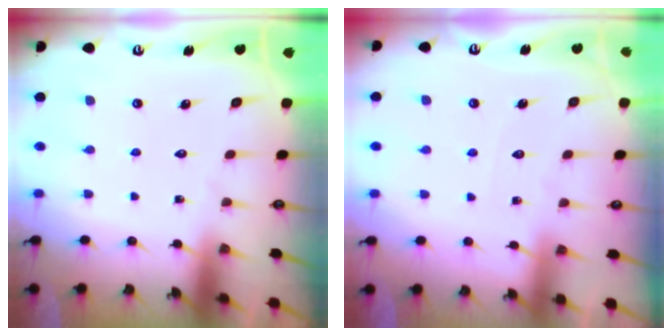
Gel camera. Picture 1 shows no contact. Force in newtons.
{"total": 3.3, "press": 3.3, "slide": 0.5}